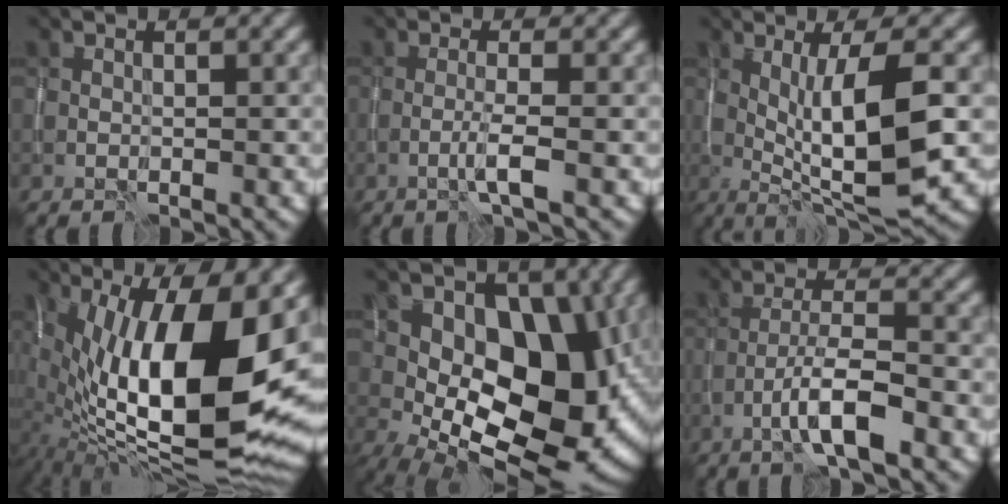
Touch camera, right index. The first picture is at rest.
{"total": 1.8, "force": [-0.9, 0.0, 1.6], "torque": [-0.031, 0.000, -0.021]}
{"total": 9.7, "force": [-0.3, 2.4, 9.4], "torque": [-0.150, -0.008, 0.001]}
{"total": 17.8, "force": [0.7, 7.4, 16.2], "torque": [-0.272, 0.000, 0.018]}
{"total": 14.6, "force": [1.1, 9.4, 11.1], "torque": [-0.141, -0.012, 0.016]}
{"total": 4.6, "force": [-2.5, 0.8, 3.7], "torque": [-0.066, 0.008, -0.049]}